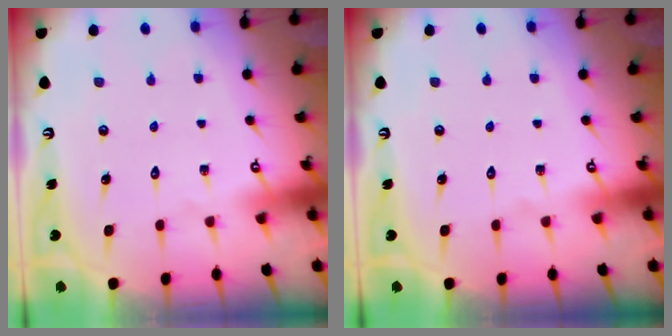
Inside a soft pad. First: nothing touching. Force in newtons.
{"total": 0.0}